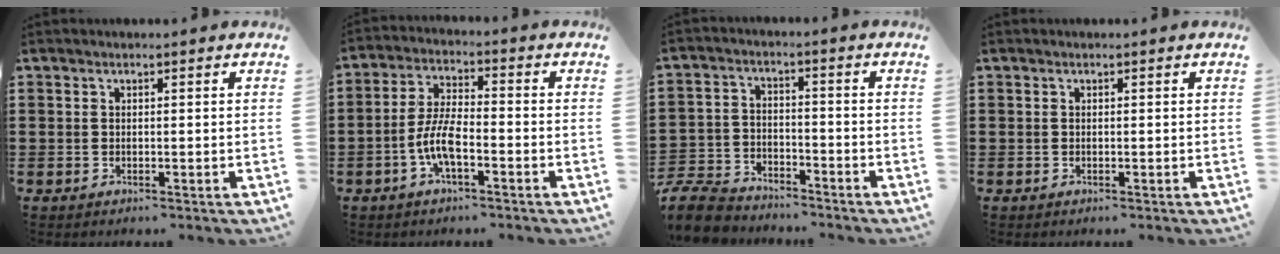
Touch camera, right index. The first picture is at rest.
{"total": 6.8, "force": [-2.6, 2.1, 5.9], "torque": [-0.140, -0.012, -0.056]}
{"total": 7.2, "force": [-6.9, 1.7, 1.4], "torque": [-0.049, 0.008, -0.141]}
{"total": 0.0}